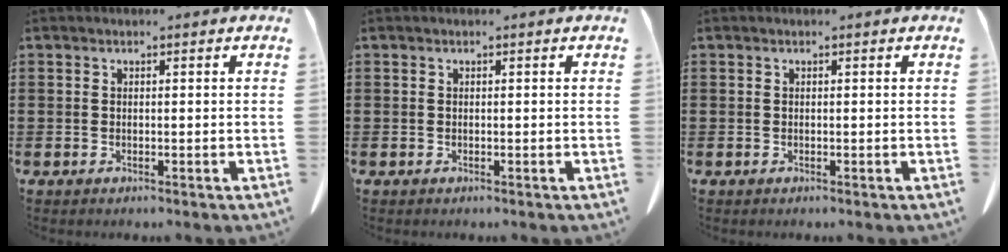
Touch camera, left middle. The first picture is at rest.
{"total": 0.0}
{"total": 0.0}